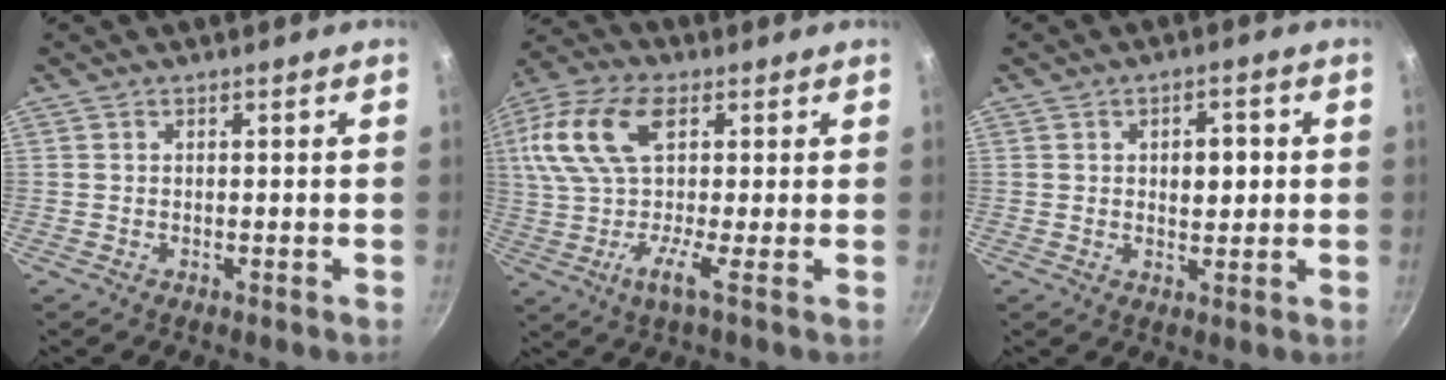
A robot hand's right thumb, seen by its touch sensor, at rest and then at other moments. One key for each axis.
{"total": 16.5, "fx": 3.1, "fy": 7.4, "fz": 14.5, "tx": -0.290, "ty": 0.020, "tz": 0.031}
{"total": 5.2, "fx": 0.7, "fy": 3.0, "fz": 4.2, "tx": -0.039, "ty": 0.003, "tz": 0.009}